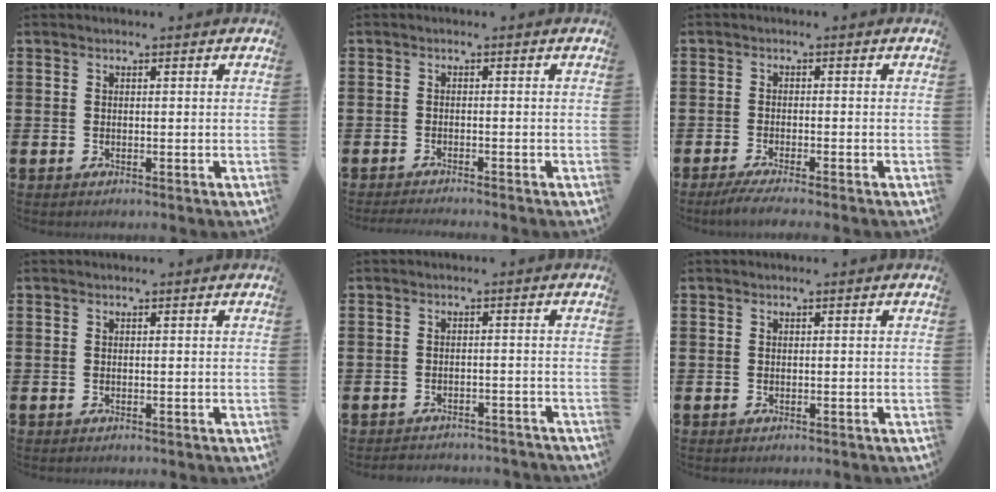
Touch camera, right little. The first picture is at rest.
{"total": 1.0, "force": [-0.9, -0.2, 0.2], "torque": [-0.003, -0.003, -0.018]}
{"total": 2.1, "force": [-1.4, 0.0, 1.5], "torque": [-0.023, 0.000, -0.026]}
{"total": 0.0}
{"total": 1.8, "force": [-1.8, 0.0, 0.0], "torque": [-0.005, 0.003, -0.040]}
{"total": 0.0}